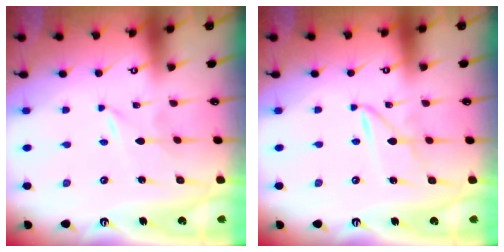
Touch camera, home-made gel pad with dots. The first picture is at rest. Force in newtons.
{"total": 2.9, "press": 2.9, "slide": 0.2}